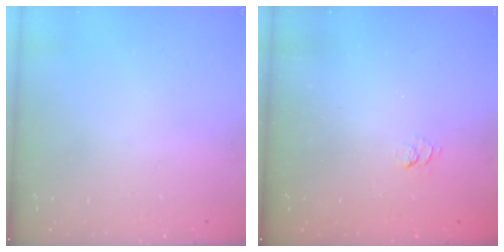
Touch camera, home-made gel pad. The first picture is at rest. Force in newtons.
{"total": 2.5, "press": 2.0, "slide": 1.4}